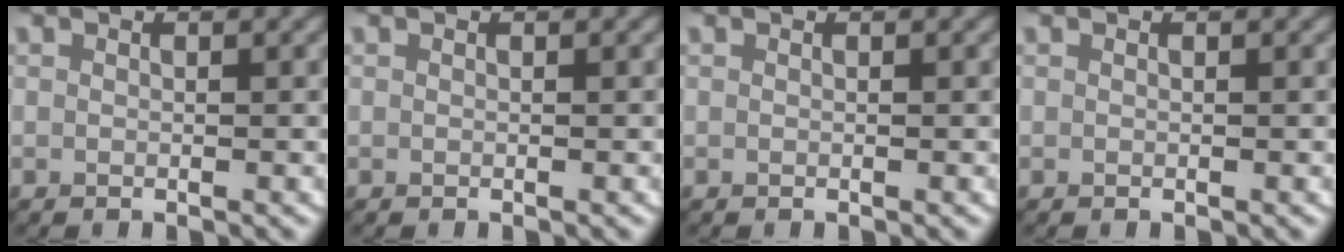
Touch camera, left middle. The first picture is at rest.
{"total": 0.0}
{"total": 0.0}
{"total": 0.0}